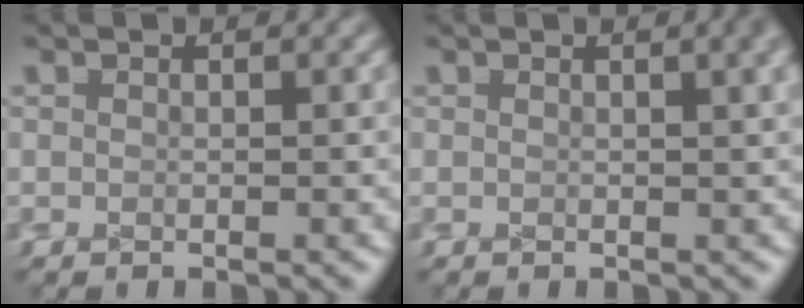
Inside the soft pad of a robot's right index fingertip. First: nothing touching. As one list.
[{"total": 0.9, "force": [0.5, -0.1, 0.7], "torque": [-0.005, 0.004, 0.007]}]